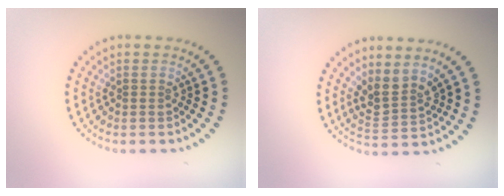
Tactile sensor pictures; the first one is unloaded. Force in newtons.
{"total": 2.7, "press": 2.0, "slide": 1.9}